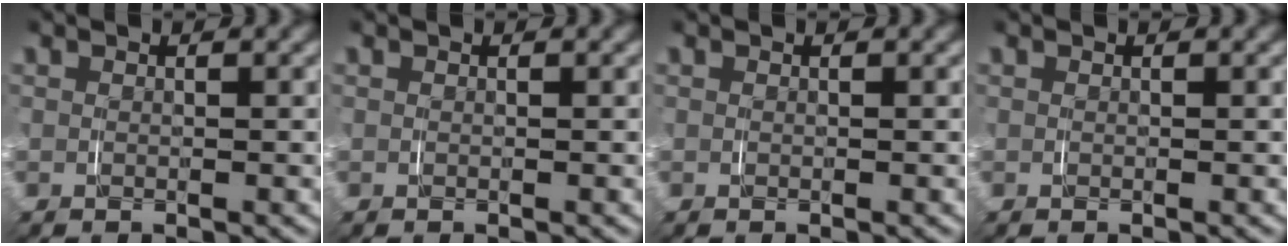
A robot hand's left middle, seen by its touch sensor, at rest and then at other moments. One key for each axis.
{"total": 0.0}
{"total": 0.0}
{"total": 0.0}